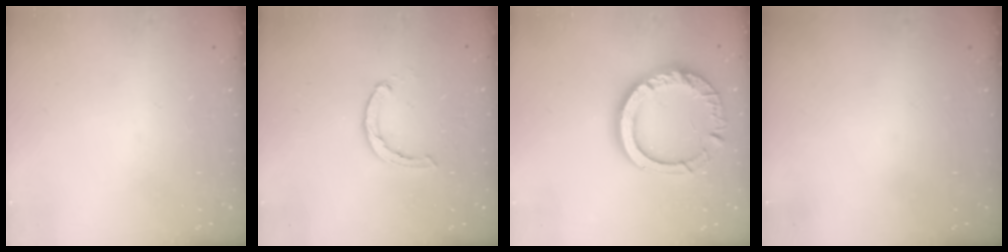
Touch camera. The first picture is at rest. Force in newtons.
{"total": 2.4, "press": 2.4, "slide": 0.4}
{"total": 16.7, "press": 16.7, "slide": 1.4}
{"total": 0.0}